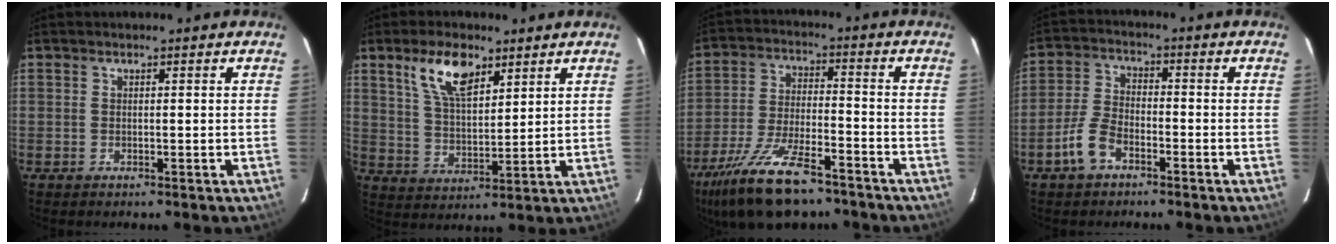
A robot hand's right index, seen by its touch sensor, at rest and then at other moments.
{"total": 9.7, "force": [5.8, 4.3, 6.6], "torque": [-0.121, 0.011, 0.114]}
{"total": 17.5, "force": [-12.9, 5.7, 10.4], "torque": [-0.220, -0.031, -0.225]}
{"total": 6.5, "force": [-3.9, 3.2, 4.1], "torque": [-0.093, 0.010, -0.076]}